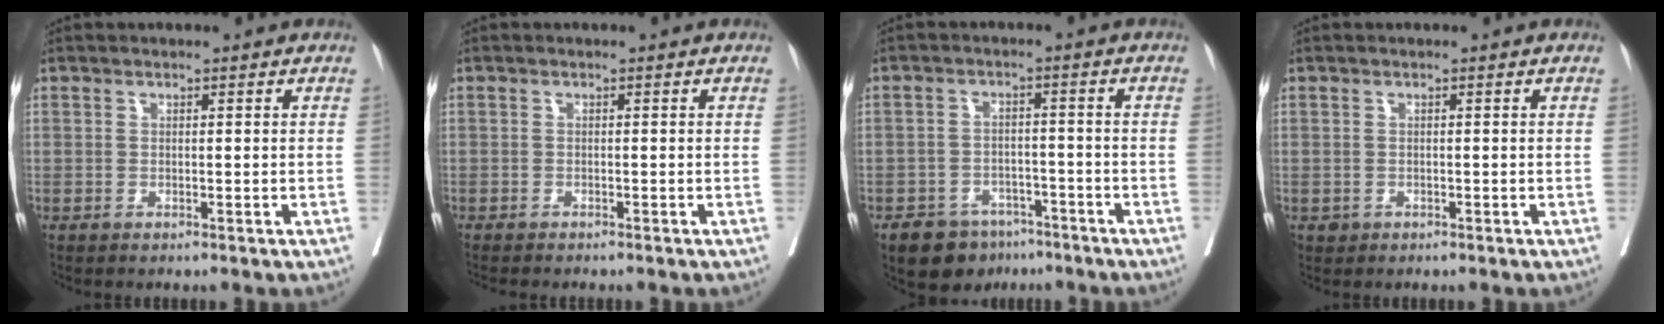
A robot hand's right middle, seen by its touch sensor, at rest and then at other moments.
{"total": 3.8, "force": [-3.3, 0.6, 1.7], "torque": [-0.024, -0.007, -0.045]}
{"total": 7.5, "force": [-5.5, 4.6, 2.2], "torque": [-0.028, 0.008, -0.080]}
{"total": 0.7, "force": [-0.3, 0.7, 0.1], "torque": [-0.004, 0.002, -0.001]}